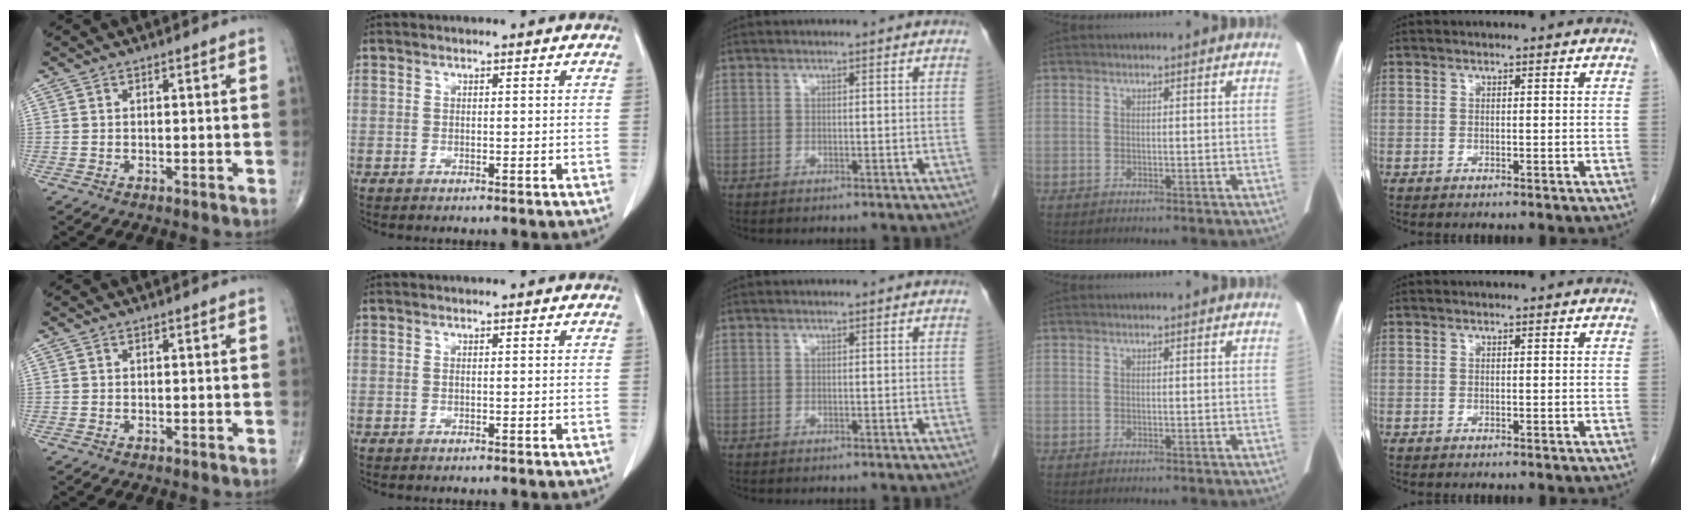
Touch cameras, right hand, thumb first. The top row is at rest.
{}